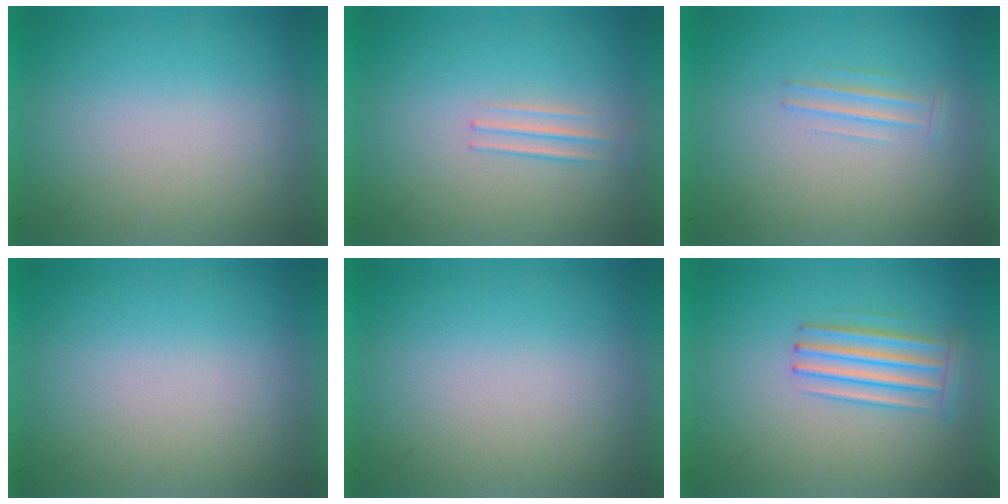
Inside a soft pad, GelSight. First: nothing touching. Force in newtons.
{"total": 1.4}
{"total": 1.1}
{"total": 0.0}
{"total": 0.0}
{"total": 2.8}